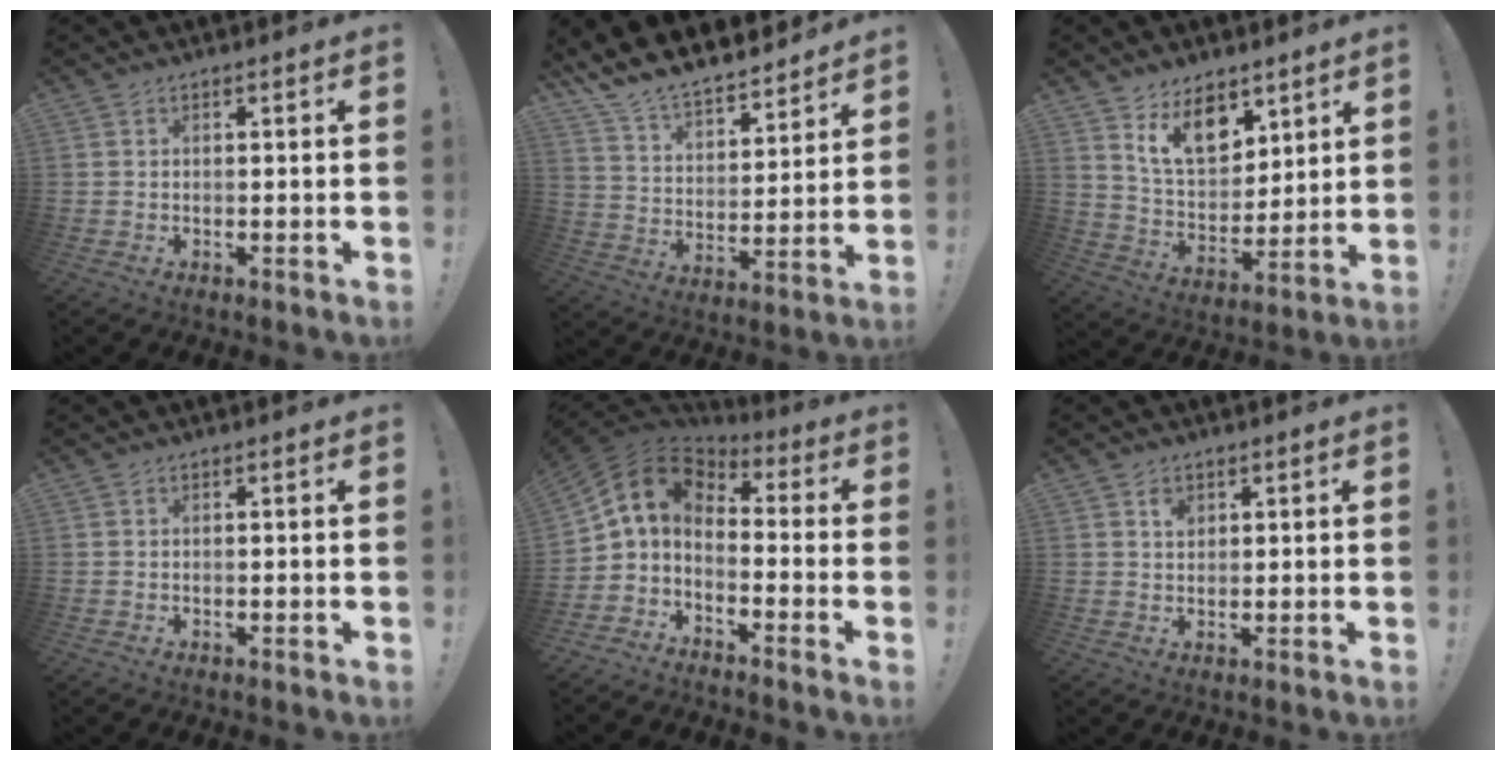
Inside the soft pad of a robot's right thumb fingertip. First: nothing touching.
{"total": 11.2, "force": [10.6, 2.9, 2.5], "torque": [-0.072, -0.095, 0.192]}
{"total": 13.9, "force": [9.0, 8.1, 6.8], "torque": [-0.100, -0.056, 0.169]}
{"total": 0.0}
{"total": 8.4, "force": [0.1, 5.7, 6.1], "torque": [-0.129, 0.002, 0.000]}
{"total": 2.4, "force": [1.2, 1.8, 1.1], "torque": [-0.005, -0.005, 0.019]}